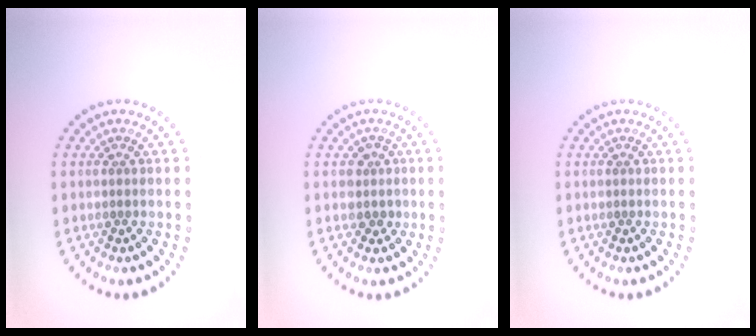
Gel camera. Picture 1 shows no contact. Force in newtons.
{"total": 1.5, "press": 1.3, "slide": 0.8}
{"total": 0.0}